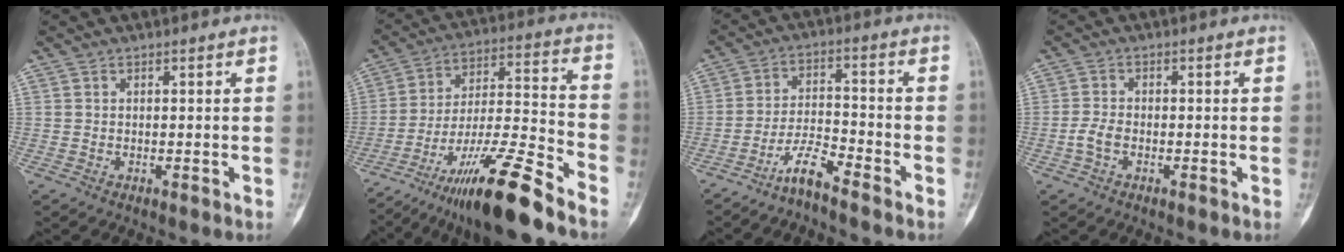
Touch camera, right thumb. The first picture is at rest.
{"total": 19.0, "force": [-13.9, 1.9, 12.9], "torque": [-0.252, 0.067, -0.242]}
{"total": 5.8, "force": [-4.9, 0.5, 3.2], "torque": [-0.064, 0.040, -0.098]}
{"total": 2.8, "force": [-1.0, 1.7, 2.0], "torque": [-0.045, 0.008, -0.024]}